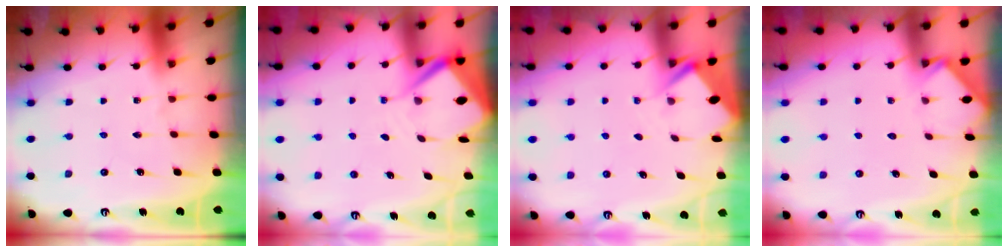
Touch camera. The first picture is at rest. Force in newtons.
{"total": 6.2, "press": 6.2, "slide": 0.6}
{"total": 2.9, "press": 2.9, "slide": 0.1}
{"total": 2.5, "press": 2.5, "slide": 0.4}